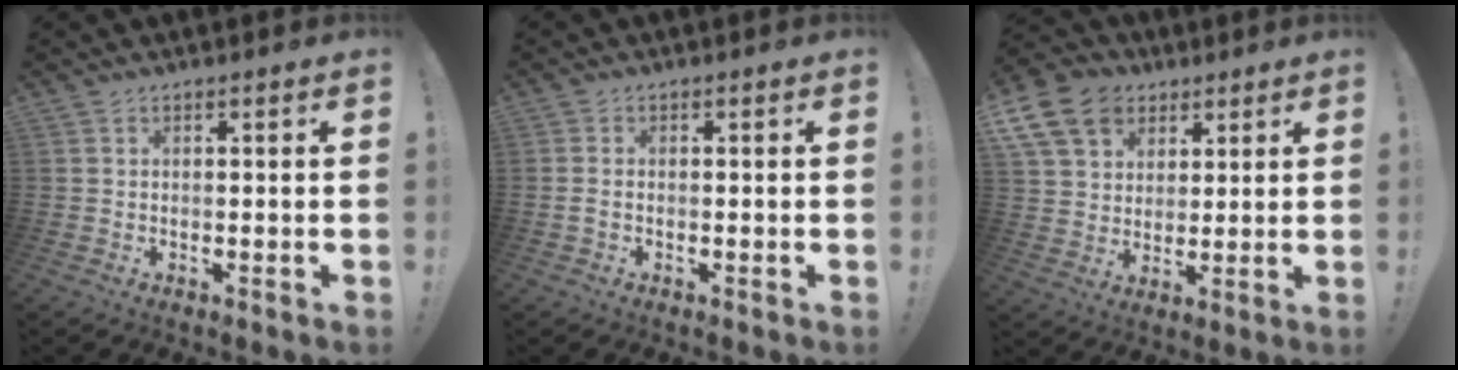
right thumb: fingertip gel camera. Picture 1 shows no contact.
{"total": 1.3, "force": [-0.3, 0.7, 1.0], "torque": [-0.022, 0.005, -0.004]}
{"total": 14.8, "force": [7.0, 11.1, 6.7], "torque": [-0.104, -0.033, 0.141]}